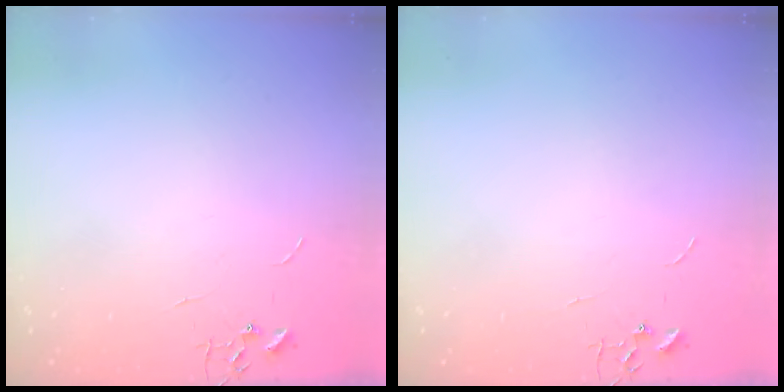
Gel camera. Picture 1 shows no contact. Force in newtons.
{"total": 0.0}